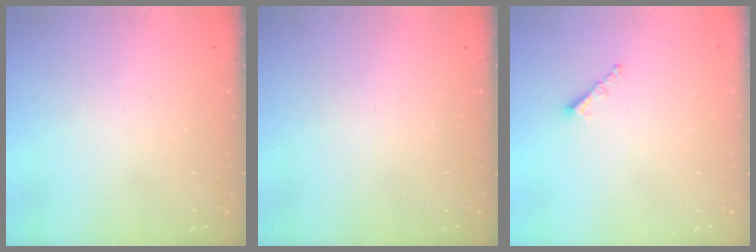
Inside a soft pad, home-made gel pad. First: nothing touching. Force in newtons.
{"total": 0.0}
{"total": 1.2, "press": 1.1, "slide": 0.5}